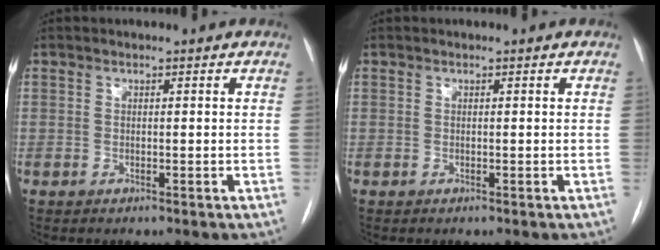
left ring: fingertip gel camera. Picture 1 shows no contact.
{"total": 0.0}